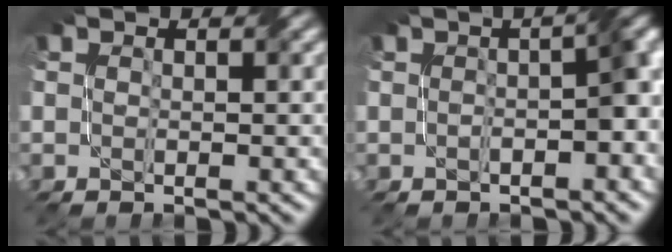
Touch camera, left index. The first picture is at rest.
{"total": 4.2, "force": [-0.4, 1.0, 4.0], "torque": [-0.055, 0.014, -0.006]}